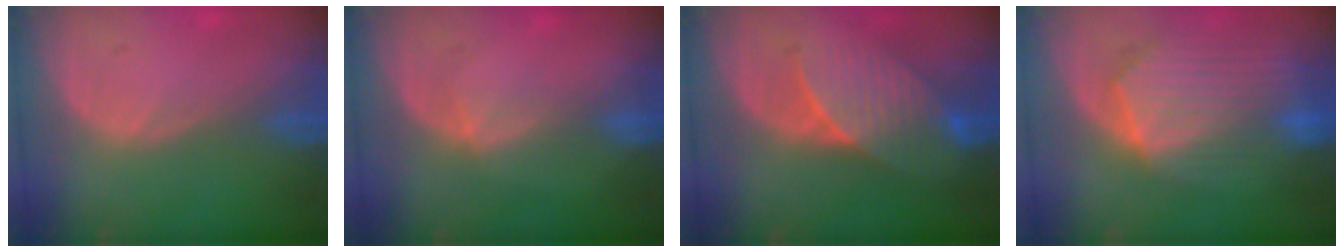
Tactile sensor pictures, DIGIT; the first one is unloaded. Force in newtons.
{"total": 2.1, "press": 1.7, "slide": 1.2}
{"total": 7.2, "press": 7.0, "slide": 1.3}
{"total": 10.3, "press": 9.0, "slide": 5.1}